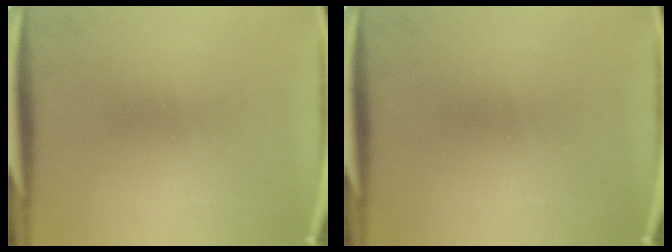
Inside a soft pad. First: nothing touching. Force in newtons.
{"total": 0.0}